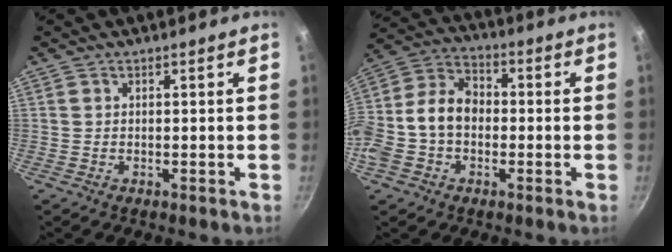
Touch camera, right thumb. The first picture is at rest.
{"total": 14.0, "force": [-1.9, 10.2, 9.4], "torque": [-0.160, 0.046, -0.051]}